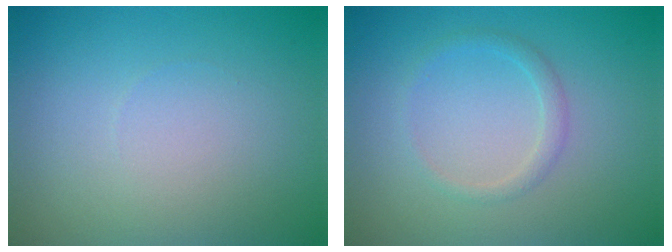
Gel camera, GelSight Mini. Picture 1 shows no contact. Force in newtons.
{"total": 1.4, "press": 1.4, "slide": 0.0}